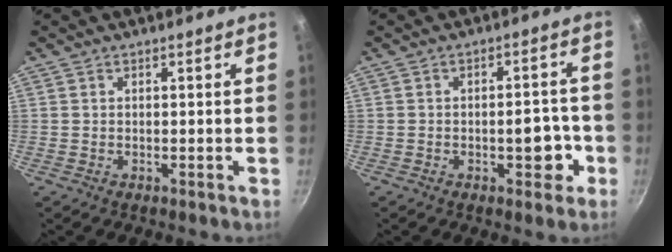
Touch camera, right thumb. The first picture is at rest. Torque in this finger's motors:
{"motor_torque": [2.78, 2.23, 1.39, -1.12, 0.11]}